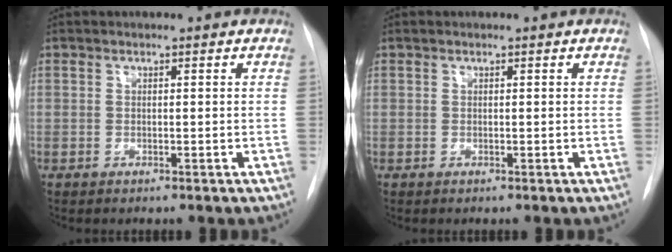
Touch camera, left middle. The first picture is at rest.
{"total": 0.0}